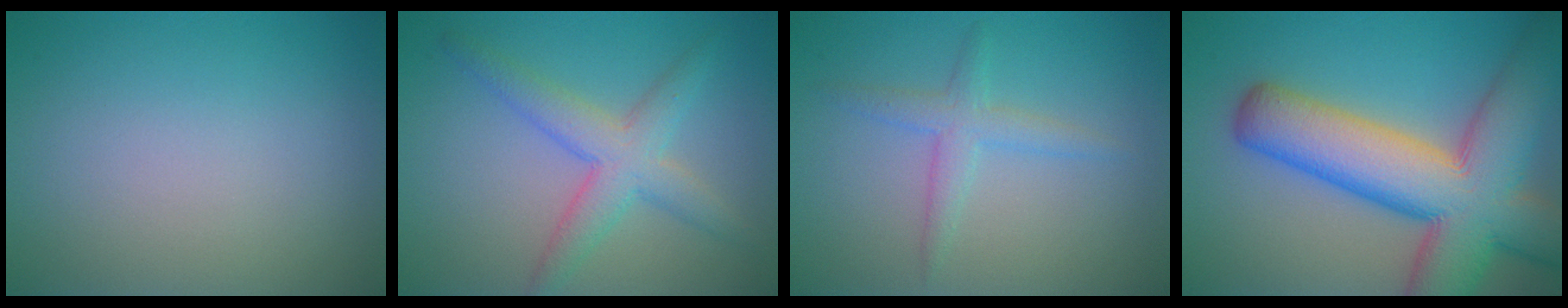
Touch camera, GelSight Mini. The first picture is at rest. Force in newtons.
{"total": 4.3, "press": 4.3, "slide": 0.1}
{"total": 2.2, "press": 2.2, "slide": 0.2}
{"total": 13.5, "press": 13.5, "slide": 0.6}